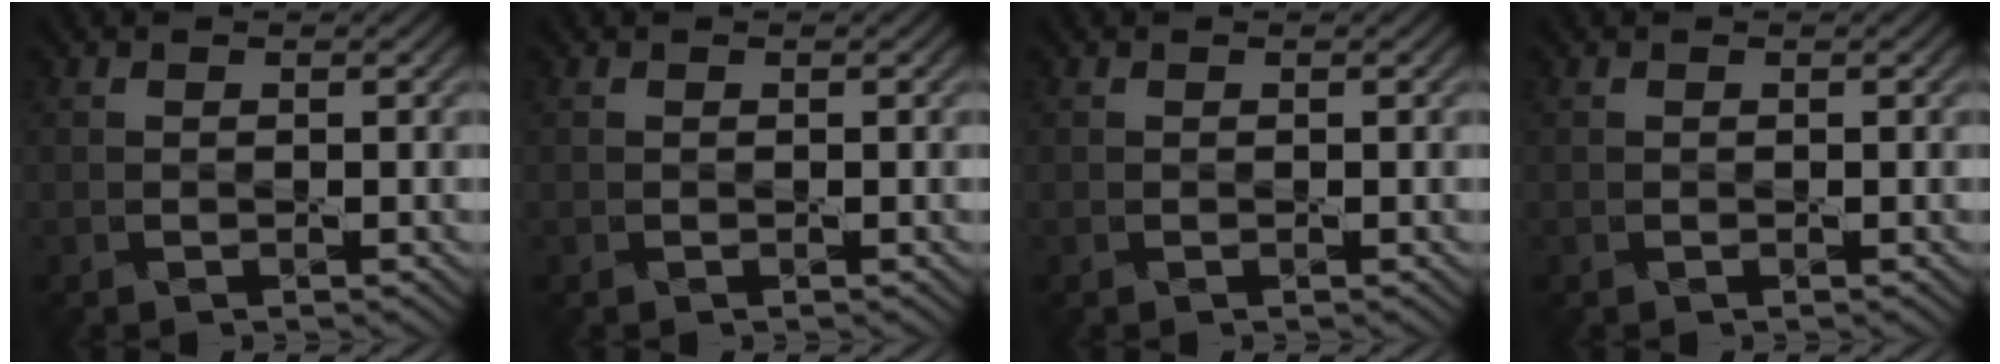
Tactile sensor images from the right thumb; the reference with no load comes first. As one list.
[{"total": 0.0}, {"total": 0.0}, {"total": 0.0}]